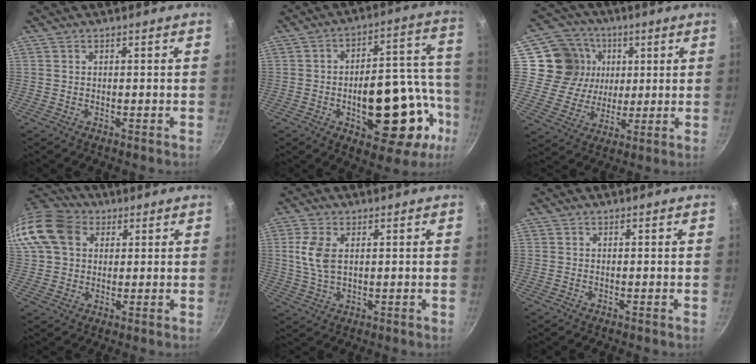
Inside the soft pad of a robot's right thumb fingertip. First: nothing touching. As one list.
[{"total": 23.3, "force": [-7.3, 11.6, 18.9], "torque": [-0.201, 0.057, -0.091]}, {"total": 14.2, "force": [3.7, 12.9, 4.6], "torque": [-0.059, -0.002, 0.060]}, {"total": 17.2, "force": [5.8, 13.2, 9.4], "torque": [-0.204, 0.027, 0.095]}, {"total": 6.7, "force": [1.5, 3.8, 5.2], "torque": [-0.111, -0.001, 0.031]}, {"total": 0.0}]